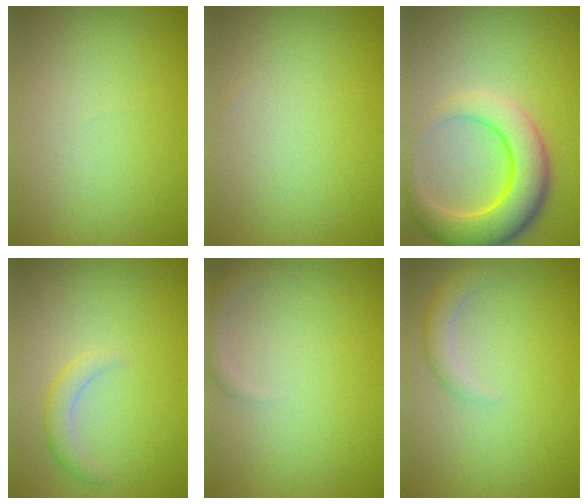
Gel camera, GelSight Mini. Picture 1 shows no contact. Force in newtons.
{"total": 0.0}
{"total": 7.6, "press": 7.6, "slide": 0.8}
{"total": 1.8, "press": 1.8, "slide": 0.1}
{"total": 1.5, "press": 1.5, "slide": 0.2}
{"total": 2.1, "press": 2.1, "slide": 0.2}